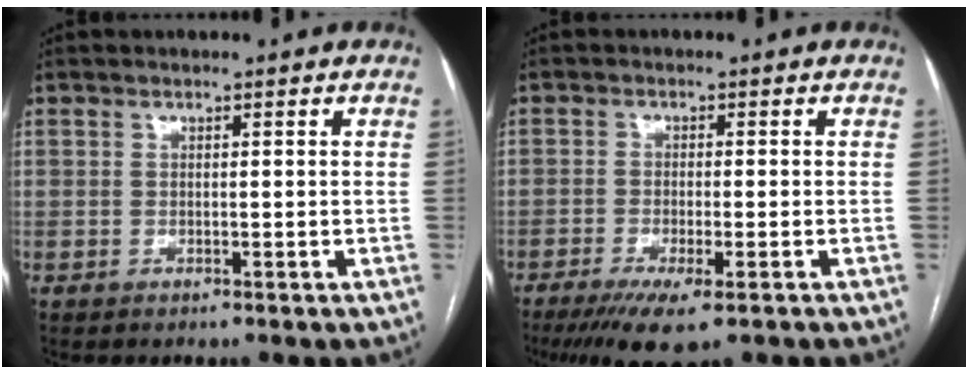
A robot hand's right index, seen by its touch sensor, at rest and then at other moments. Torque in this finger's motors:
{"motor_torque": [1.39, -0.75, 0.49, 0.14]}